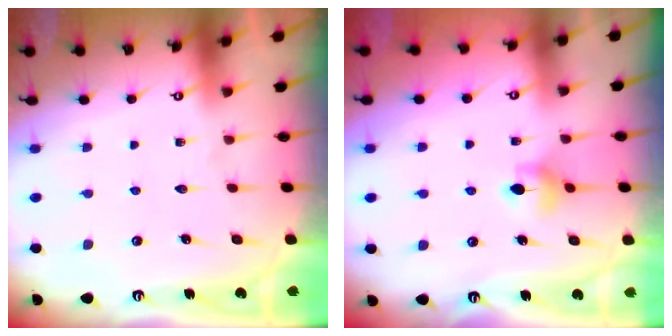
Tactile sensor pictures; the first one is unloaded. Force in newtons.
{"total": 5.2, "press": 5.1, "slide": 0.9}